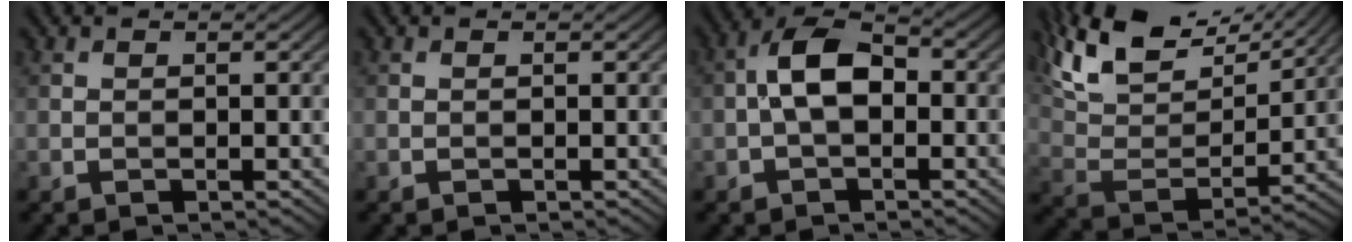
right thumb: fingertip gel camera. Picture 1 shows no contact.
{"total": 0.0}
{"total": 6.0, "force": [-0.5, 3.4, 4.9], "torque": [-0.097, 0.016, -0.018]}
{"total": 15.7, "force": [11.4, 6.1, 8.9], "torque": [-0.214, 0.021, 0.173]}